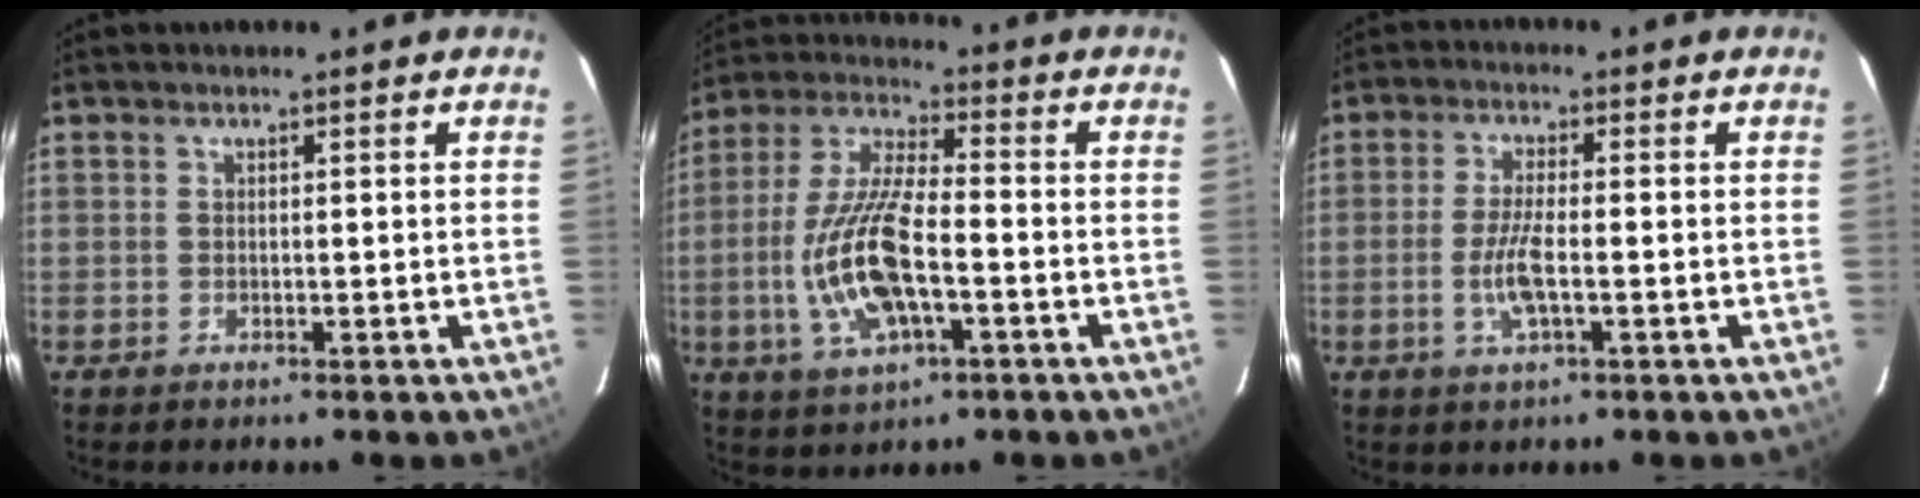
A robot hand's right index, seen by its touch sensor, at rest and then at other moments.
{"total": 15.1, "force": [-3.8, 5.4, 13.6], "torque": [-0.290, -0.004, -0.070]}
{"total": 5.9, "force": [-1.6, 1.4, 5.5], "torque": [-0.112, -0.005, -0.031]}